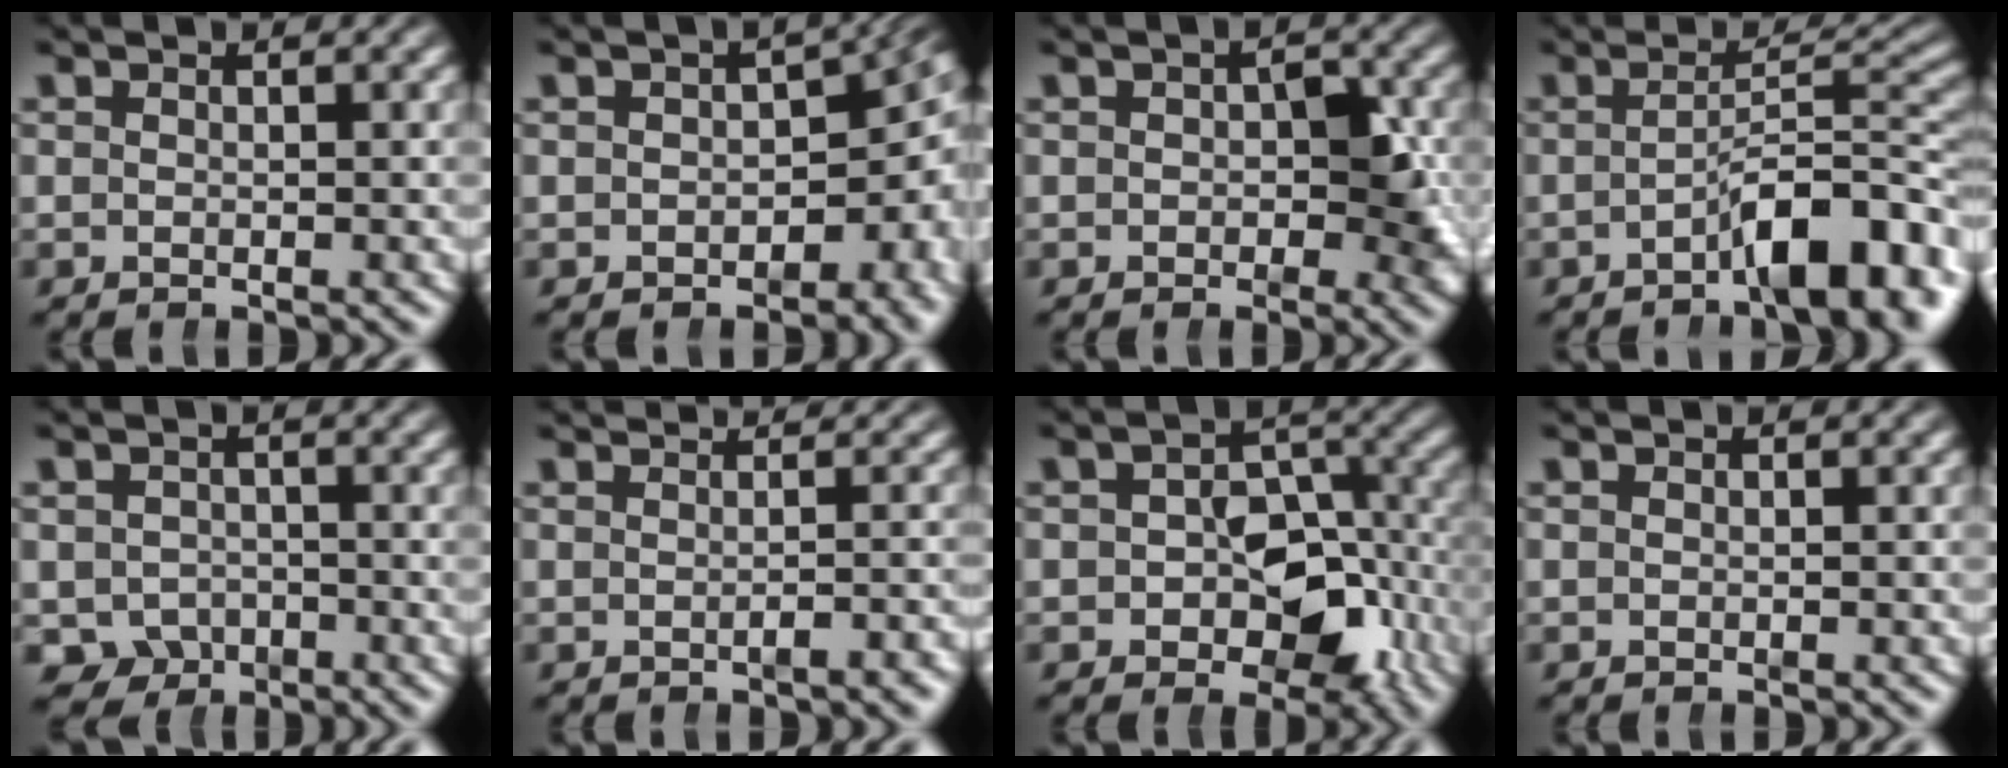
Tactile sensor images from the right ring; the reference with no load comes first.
{"total": 4.7, "force": [-1.1, 2.8, 3.6], "torque": [-0.015, 0.001, -0.015]}
{"total": 3.8, "force": [-0.4, 2.3, 3.0], "torque": [-0.025, 0.001, -0.009]}
{"total": 6.1, "force": [-3.1, 1.2, 5.1], "torque": [-0.060, 0.002, -0.051]}
{"total": 6.9, "force": [-3.4, 5.7, 1.8], "torque": [-0.033, -0.036, -0.051]}
{"total": 1.4, "force": [0.6, -0.4, 1.1], "torque": [0.000, 0.018, 0.002]}
{"total": 6.7, "force": [-2.1, 4.8, 4.2], "torque": [-0.061, -0.022, -0.024]}
{"total": 0.0}